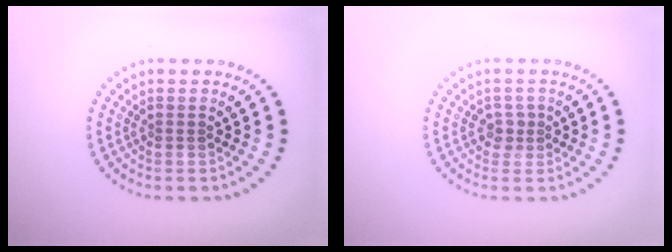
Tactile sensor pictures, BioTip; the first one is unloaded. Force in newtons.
{"total": 1.5, "press": 1.2, "slide": 0.9}